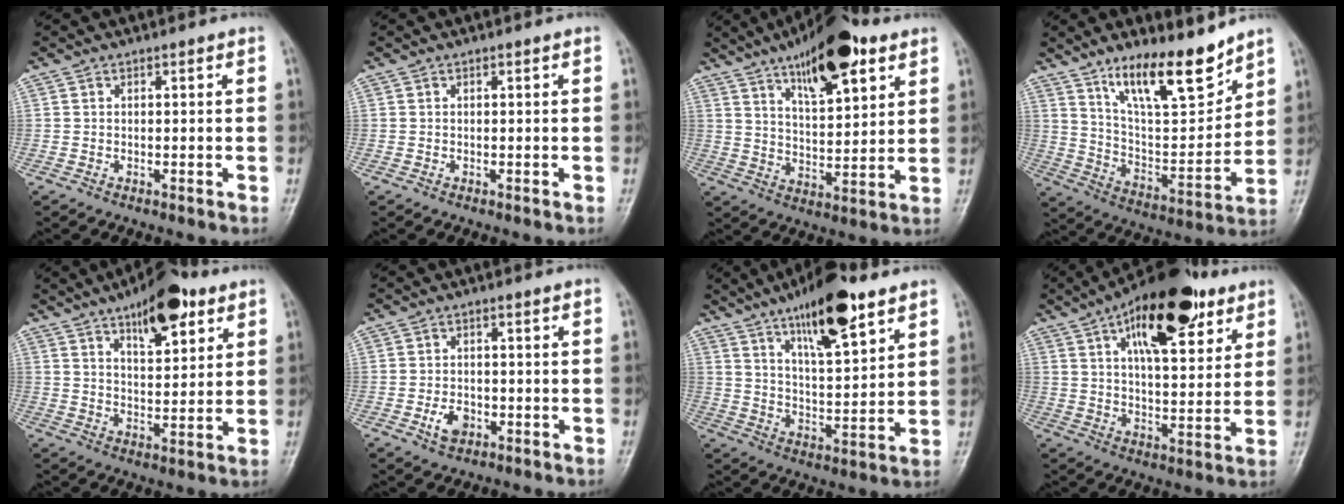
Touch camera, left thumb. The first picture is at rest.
{"total": 0.0}
{"total": 16.3, "force": [9.3, 5.8, 12.1], "torque": [-0.160, -0.037, 0.149]}
{"total": 15.9, "force": [11.5, 4.5, 10.0], "torque": [-0.133, -0.079, 0.209]}
{"total": 12.2, "force": [6.8, 4.8, 8.9], "torque": [-0.106, -0.032, 0.104]}
{"total": 4.0, "force": [-1.6, 2.7, 2.5], "torque": [-0.037, 0.007, -0.025]}
{"total": 15.9, "force": [9.6, 4.6, 11.8], "torque": [-0.166, -0.047, 0.161]}
{"total": 20.5, "force": [10.2, 8.8, 15.4], "torque": [-0.208, -0.023, 0.160]}